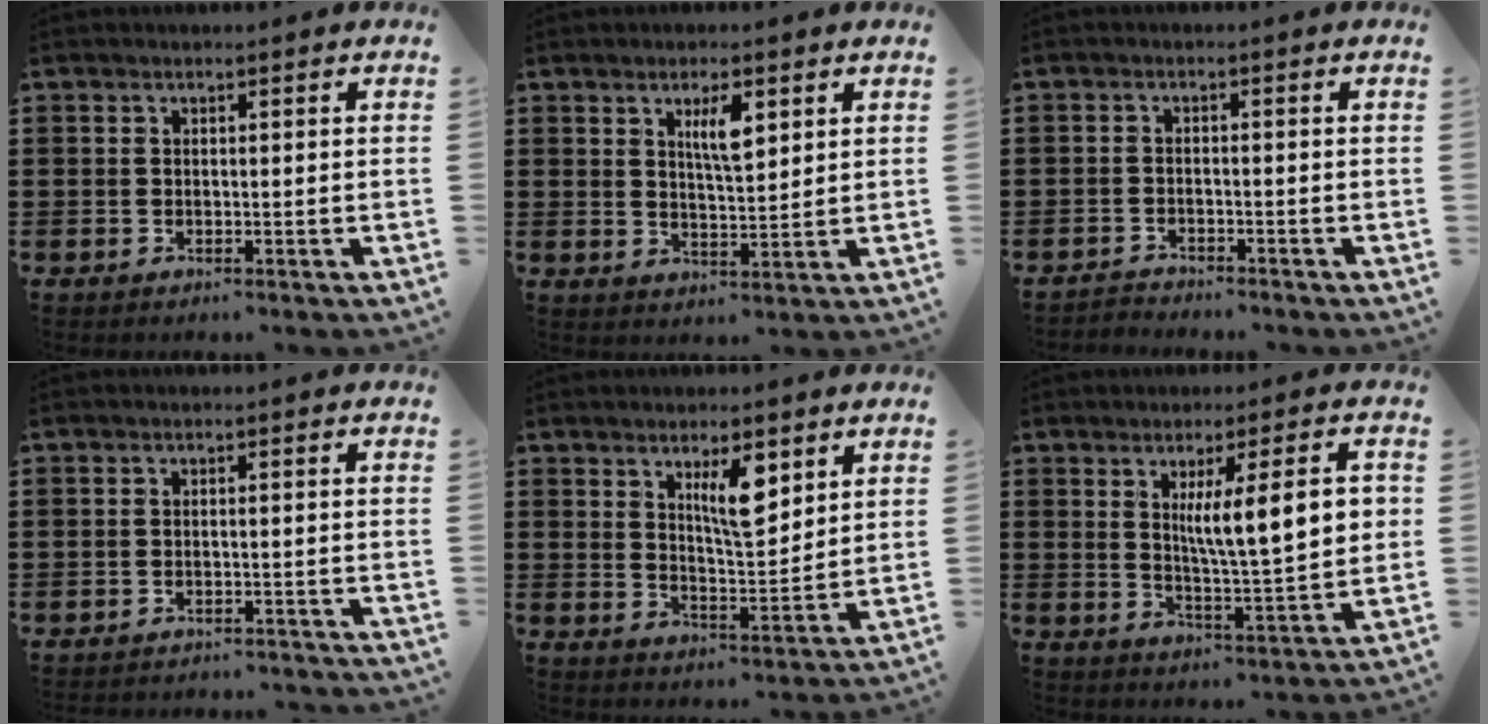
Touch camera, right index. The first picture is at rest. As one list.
[{"total": 4.6, "force": [2.1, 1.3, 3.8], "torque": [-0.065, 0.000, 0.031]}, {"total": 1.8, "force": [-1.8, 0.1, -0.1], "torque": [-0.004, 0.002, -0.040]}, {"total": 1.8, "force": [-1.8, -0.1, 0.2], "torque": [-0.006, 0.002, -0.039]}, {"total": 6.9, "force": [3.5, 2.2, 5.5], "torque": [-0.092, -0.004, 0.055]}, {"total": 10.0, "force": [2.7, 1.7, 9.5], "torque": [-0.164, 0.000, 0.039]}]